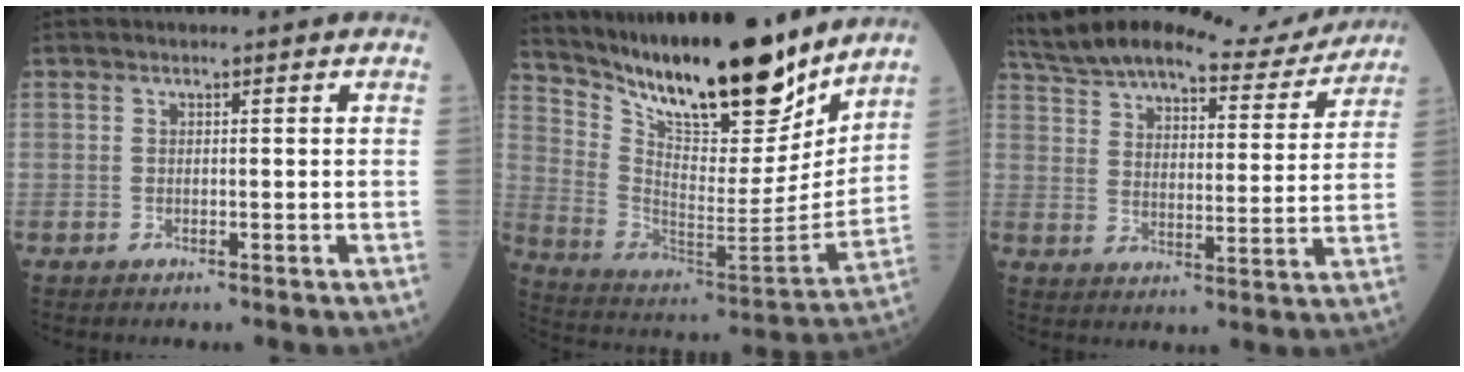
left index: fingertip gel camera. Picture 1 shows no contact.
{"total": 26.7, "force": [21.6, 6.5, 14.4], "torque": [-0.248, -0.032, 0.339]}
{"total": 21.5, "force": [19.7, 4.4, 7.6], "torque": [-0.137, -0.002, 0.279]}